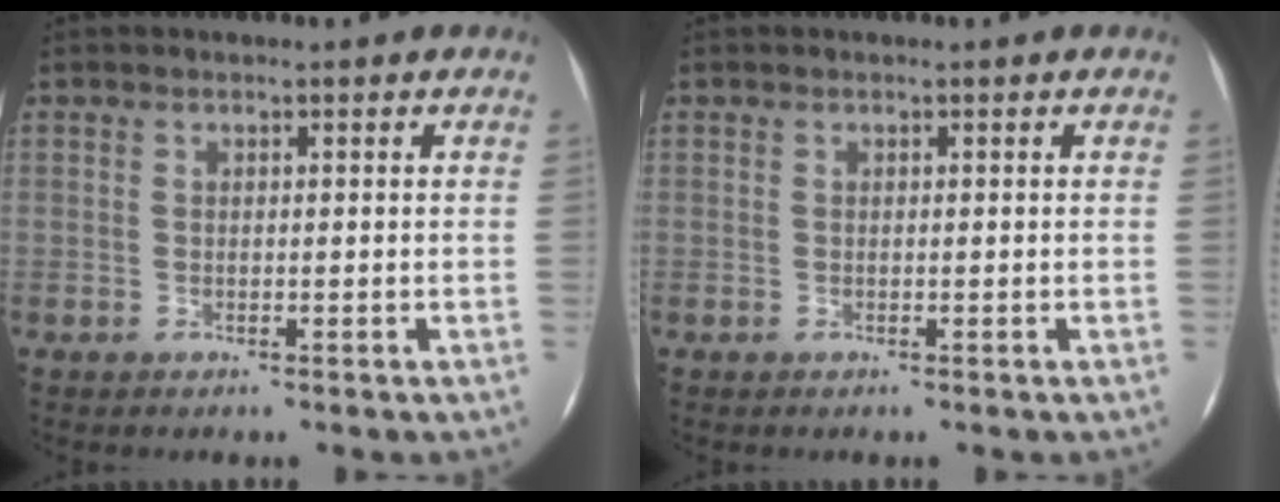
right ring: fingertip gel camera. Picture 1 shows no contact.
{"total": 0.0}